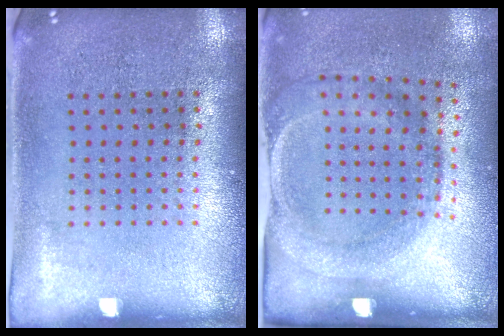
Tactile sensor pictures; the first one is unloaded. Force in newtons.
{"total": 1.8, "press": 1.2, "slide": 1.4}